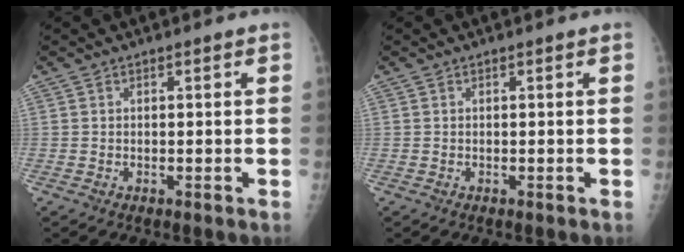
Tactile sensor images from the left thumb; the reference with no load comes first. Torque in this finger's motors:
{"motor_torque": [-0.28, 0.31, -0.34, -0.14, 0.00]}